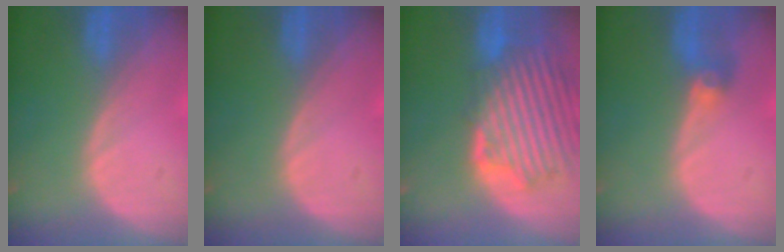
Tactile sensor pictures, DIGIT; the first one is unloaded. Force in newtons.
{"total": 0.0}
{"total": 12.9, "press": 11.5, "slide": 6.0}
{"total": 2.9, "press": 2.6, "slide": 1.4}